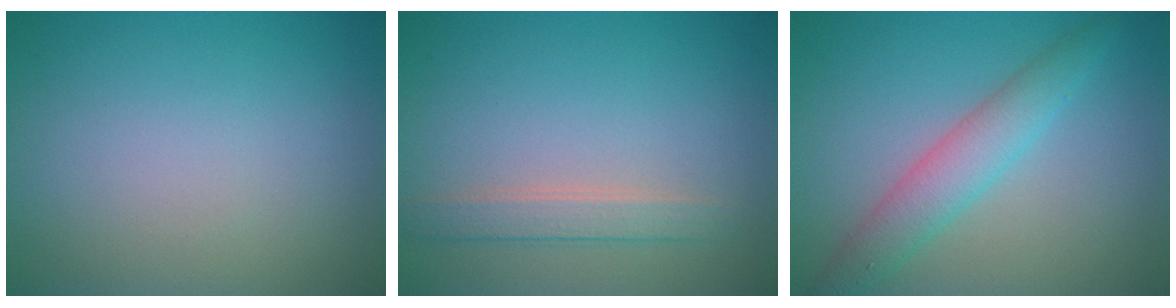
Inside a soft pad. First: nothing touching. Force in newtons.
{"total": 2.1, "press": 2.1, "slide": 0.2}
{"total": 3.7, "press": 3.7, "slide": 0.1}